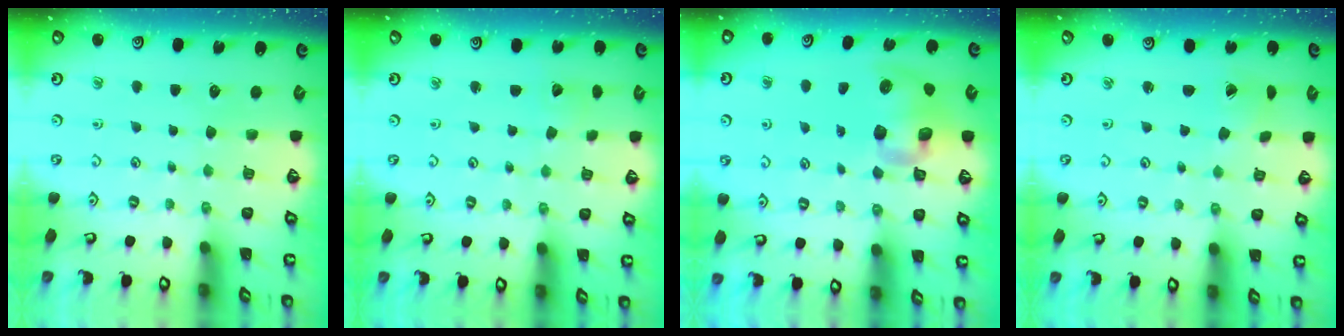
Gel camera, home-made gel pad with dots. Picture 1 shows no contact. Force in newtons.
{"total": 2.5, "press": 2.5, "slide": 0.4}
{"total": 11.5, "press": 11.4, "slide": 1.9}
{"total": 1.7, "press": 1.7, "slide": 0.1}